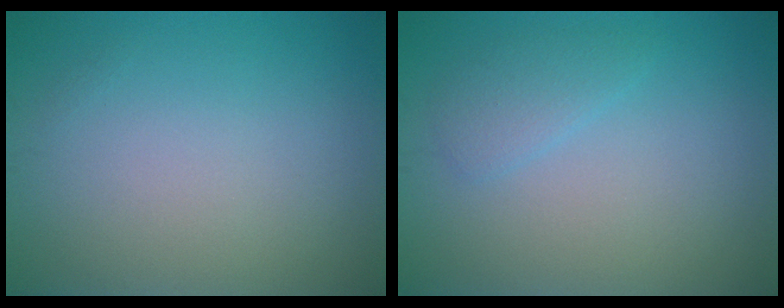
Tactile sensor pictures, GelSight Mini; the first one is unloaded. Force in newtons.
{"total": 1.6, "press": 1.6, "slide": 0.2}